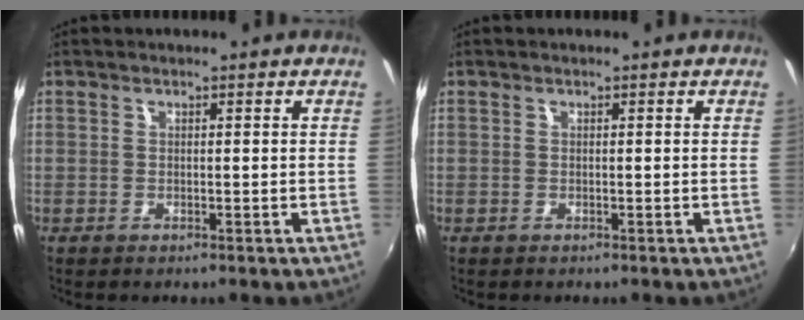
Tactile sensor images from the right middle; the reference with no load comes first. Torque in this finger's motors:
{"motor_torque": [-0.08, -0.14, 0.04, -0.01]}